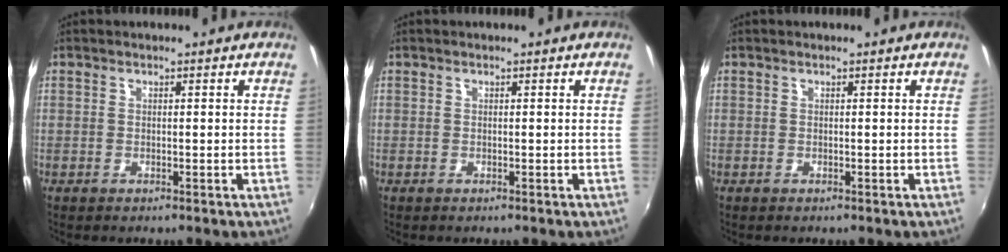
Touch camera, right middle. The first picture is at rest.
{"total": 0.0}
{"total": 0.0}